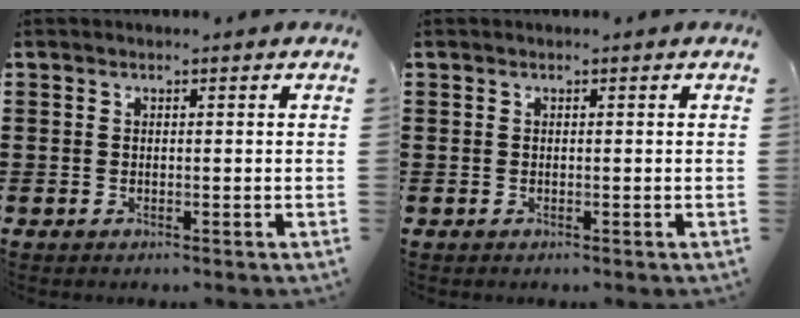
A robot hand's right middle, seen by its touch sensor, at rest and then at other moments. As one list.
[{"total": 0.0}]